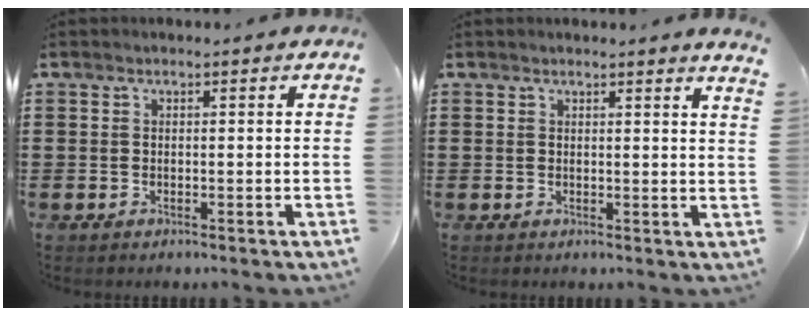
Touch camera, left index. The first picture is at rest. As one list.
[{"total": 1.5, "force": [1.3, -0.3, 0.6], "torque": [-0.015, -0.003, 0.025]}]